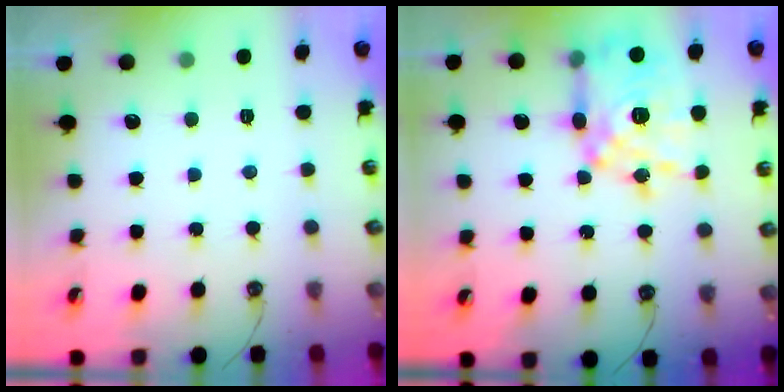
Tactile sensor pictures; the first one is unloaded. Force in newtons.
{"total": 18.4, "press": 18.3, "slide": 2.2}